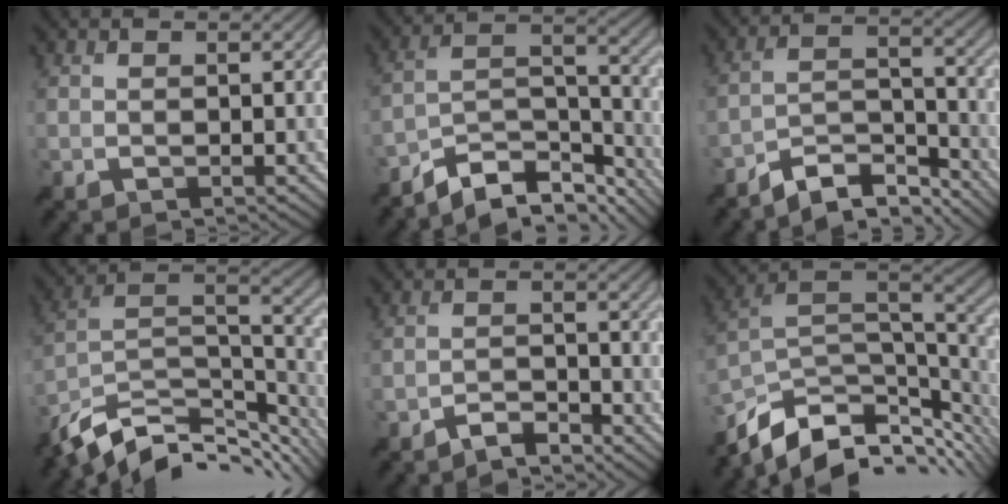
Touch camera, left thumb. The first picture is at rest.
{"total": 9.7, "force": [-8.0, 3.2, 4.4], "torque": [-0.074, 0.001, -0.156]}
{"total": 7.7, "force": [-6.7, 2.1, 3.2], "torque": [-0.058, 0.004, -0.128]}
{"total": 13.7, "force": [-9.5, 5.8, 7.9], "torque": [-0.195, -0.007, -0.159]}
{"total": 2.9, "force": [-2.5, 0.7, 1.1], "torque": [-0.020, 0.005, -0.053]}
{"total": 12.3, "force": [-6.7, 5.9, 8.4], "torque": [-0.196, -0.022, -0.109]}